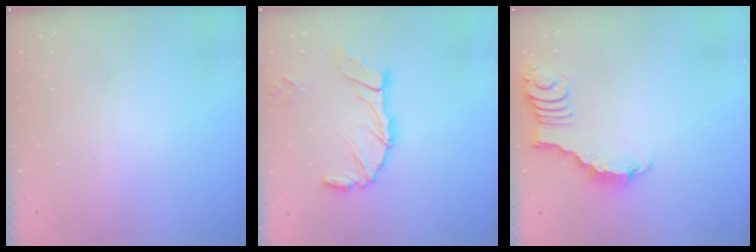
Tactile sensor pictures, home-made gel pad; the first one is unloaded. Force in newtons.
{"total": 13.2, "press": 13.0, "slide": 2.3}
{"total": 3.4, "press": 3.4, "slide": 0.5}